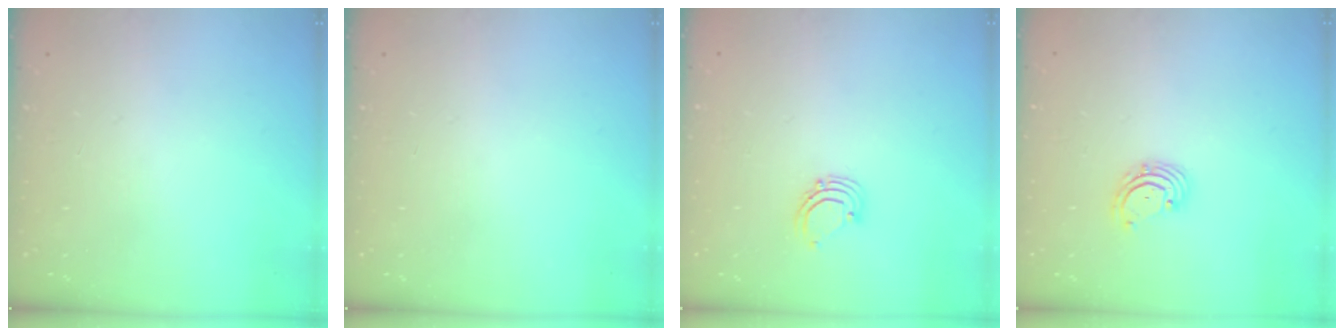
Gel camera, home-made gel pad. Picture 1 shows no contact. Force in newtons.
{"total": 0.0}
{"total": 2.9, "press": 2.9, "slide": 0.2}
{"total": 2.7, "press": 2.7, "slide": 0.6}